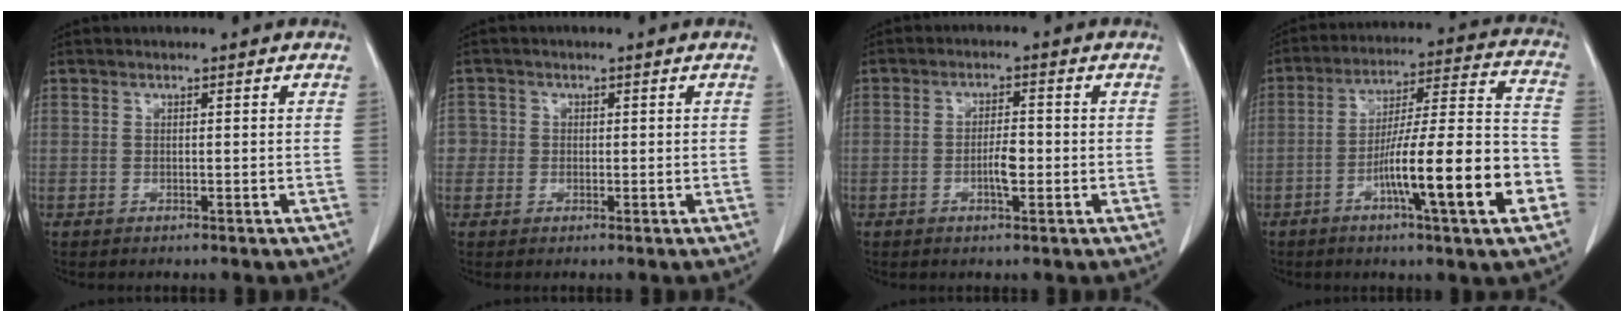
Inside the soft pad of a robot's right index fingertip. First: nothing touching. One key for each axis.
{"total": 2.4, "fx": -0.1, "fy": 2.4, "fz": 0.0, "tx": 0.015, "ty": 0.008, "tz": -0.005}
{"total": 3.5, "fx": -0.9, "fy": 0.9, "fz": 3.3, "tx": -0.060, "ty": 0.002, "tz": -0.014}
{"total": 18.3, "fx": -6.7, "fy": 0.9, "fz": 17.0, "tx": -0.251, "ty": 0.008, "tz": -0.103}